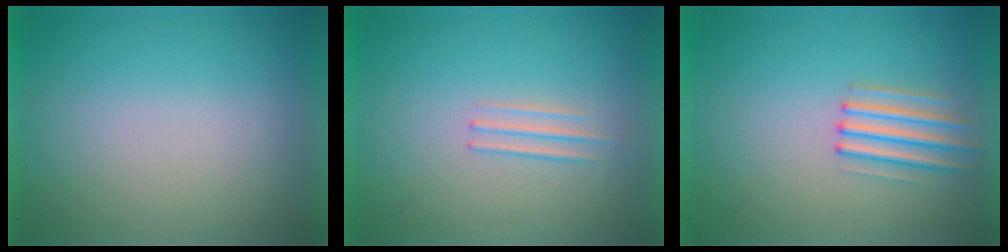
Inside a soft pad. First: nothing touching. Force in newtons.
{"total": 1.3}
{"total": 2.1}